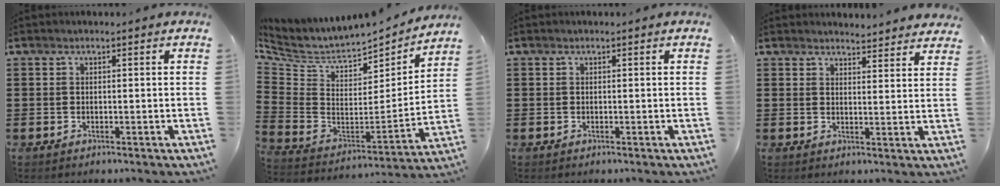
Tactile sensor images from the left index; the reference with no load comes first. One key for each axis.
{"total": 5.9, "fx": 5.2, "fy": 2.0, "fz": 2.0, "tx": -0.074, "ty": -0.053, "tz": 0.086}
{"total": 0.0}
{"total": 3.5, "fx": 3.5, "fy": 0.3, "fz": 0.2, "tx": -0.007, "ty": -0.015, "tz": 0.065}